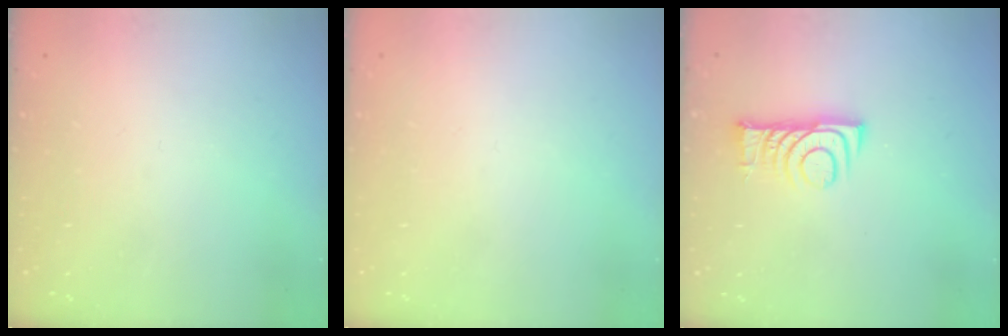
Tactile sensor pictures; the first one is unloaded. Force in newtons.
{"total": 1.9, "press": 1.9, "slide": 0.1}
{"total": 8.1, "press": 8.1, "slide": 0.9}